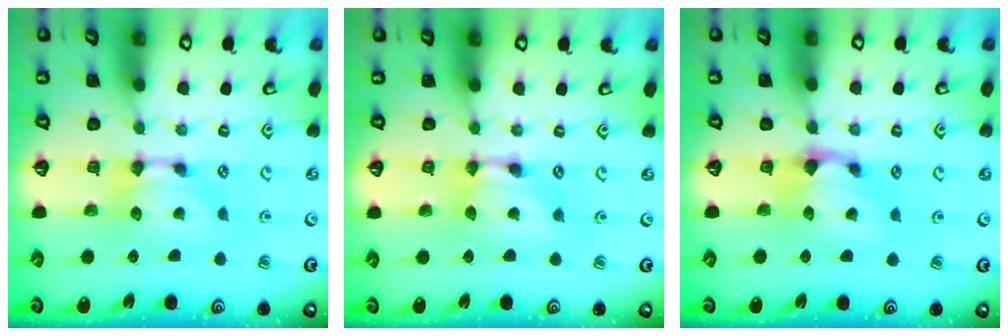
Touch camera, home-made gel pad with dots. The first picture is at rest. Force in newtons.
{"total": 1.3, "press": 1.3, "slide": 0.1}
{"total": 1.0, "press": 0.1, "slide": 1.0}